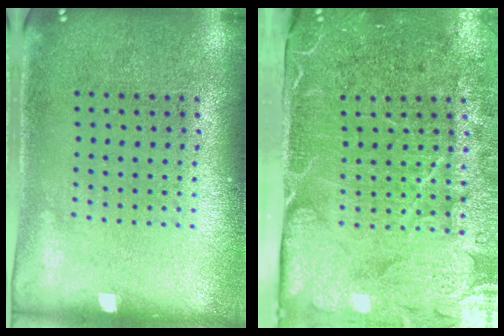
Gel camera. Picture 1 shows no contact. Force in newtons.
{"total": 5.0, "press": 4.0, "slide": 2.9}